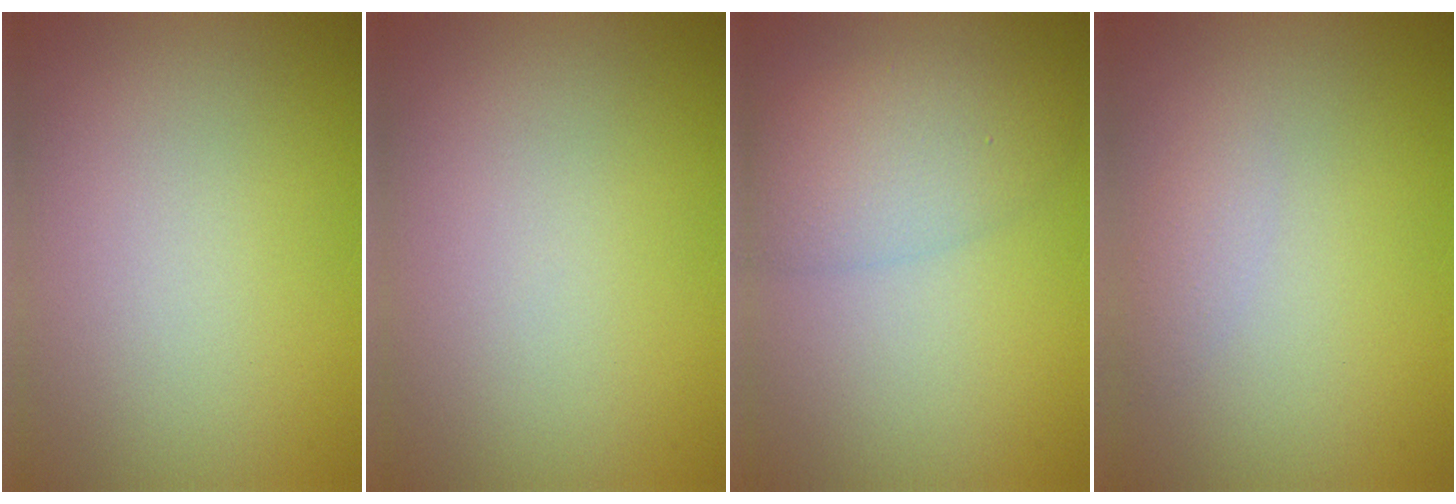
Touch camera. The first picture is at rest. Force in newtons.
{"total": 0.0}
{"total": 4.6, "press": 4.6, "slide": 0.2}
{"total": 1.1, "press": 1.1, "slide": 0.0}